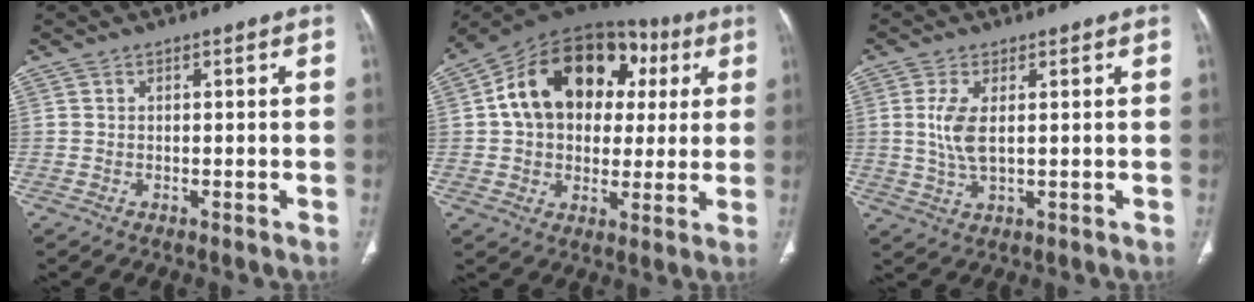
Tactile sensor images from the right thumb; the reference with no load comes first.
{"total": 22.0, "force": [4.8, 15.6, 14.7], "torque": [-0.203, 0.033, 0.071]}
{"total": 5.5, "force": [0.9, 2.2, 5.0], "torque": [-0.119, -0.008, 0.022]}